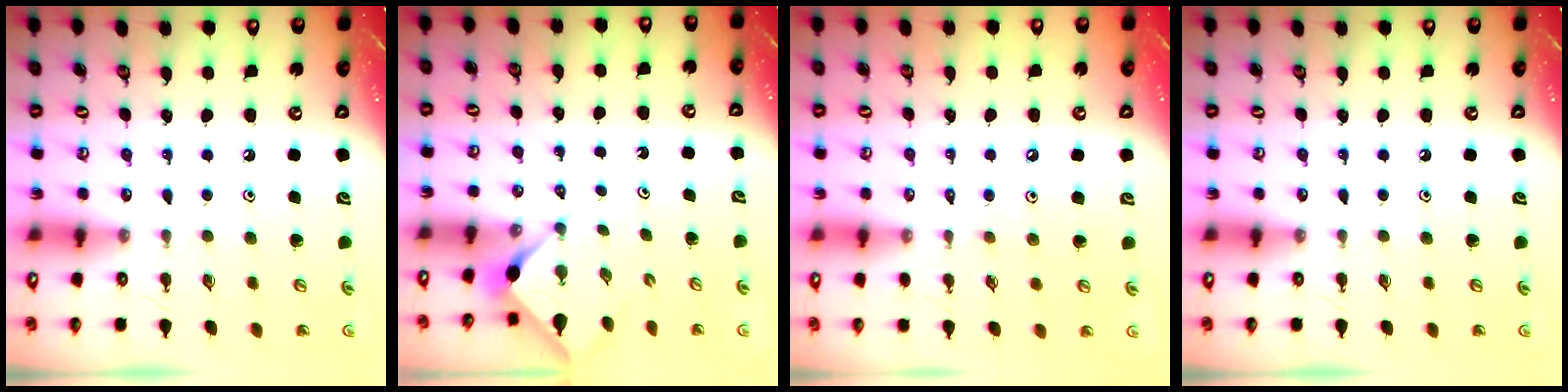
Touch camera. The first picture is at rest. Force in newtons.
{"total": 2.9, "press": 2.8, "slide": 0.4}
{"total": 1.8, "press": 1.7, "slide": 0.4}
{"total": 0.0}